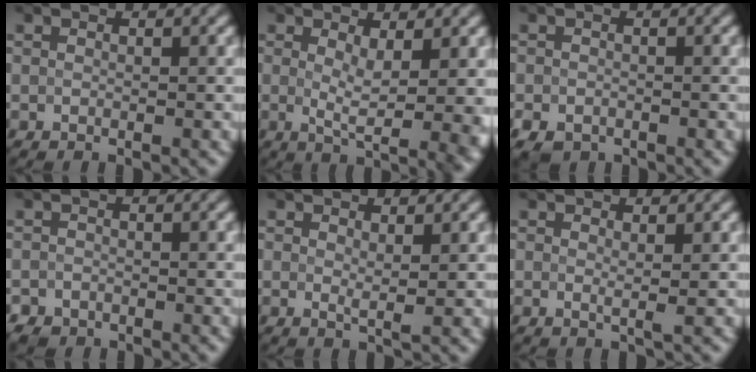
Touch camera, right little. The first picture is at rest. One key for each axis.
{"total": 5.8, "fx": 0.5, "fy": 1.8, "fz": 5.5, "tx": -0.075, "ty": -0.012, "tz": 0.012}
{"total": 1.8, "fx": -1.1, "fy": 1.2, "fz": 0.7, "tx": -0.012, "ty": -0.006, "tz": -0.024}
{"total": 2.1, "fx": -1.6, "fy": 1.3, "fz": 0.2, "tx": 0.004, "ty": 0.000, "tz": -0.025}
{"total": 1.2, "fx": 0.6, "fy": 0.3, "fz": 1.1, "tx": -0.019, "ty": -0.005, "tz": 0.011}
{"total": 0.8, "fx": 0.2, "fy": 0.1, "fz": 0.8, "tx": -0.014, "ty": -0.005, "tz": 0.003}